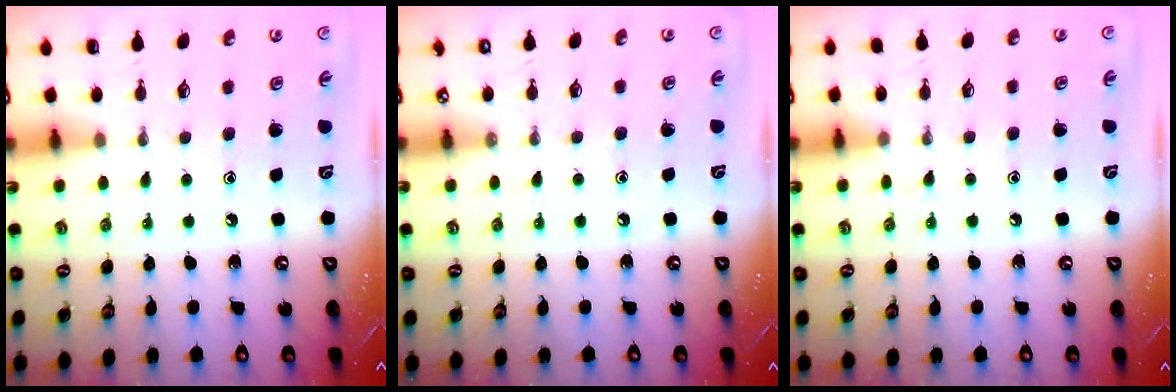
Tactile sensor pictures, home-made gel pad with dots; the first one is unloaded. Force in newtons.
{"total": 4.8, "press": 4.8, "slide": 0.6}
{"total": 5.0, "press": 5.0, "slide": 0.7}